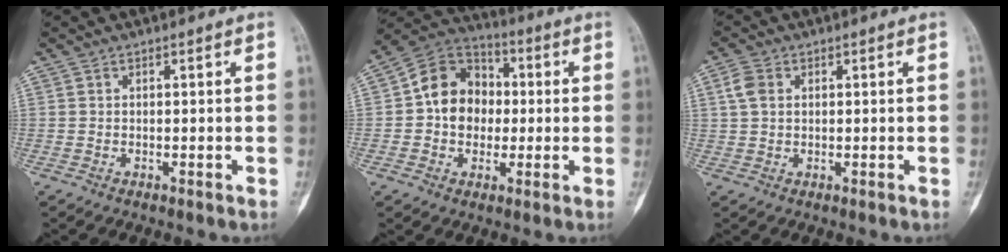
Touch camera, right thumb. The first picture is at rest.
{"total": 12.8, "force": [0.2, 10.6, 7.2], "torque": [-0.076, 0.029, -0.008]}
{"total": 3.7, "force": [1.1, 2.7, 2.4], "torque": [-0.048, 0.005, 0.021]}